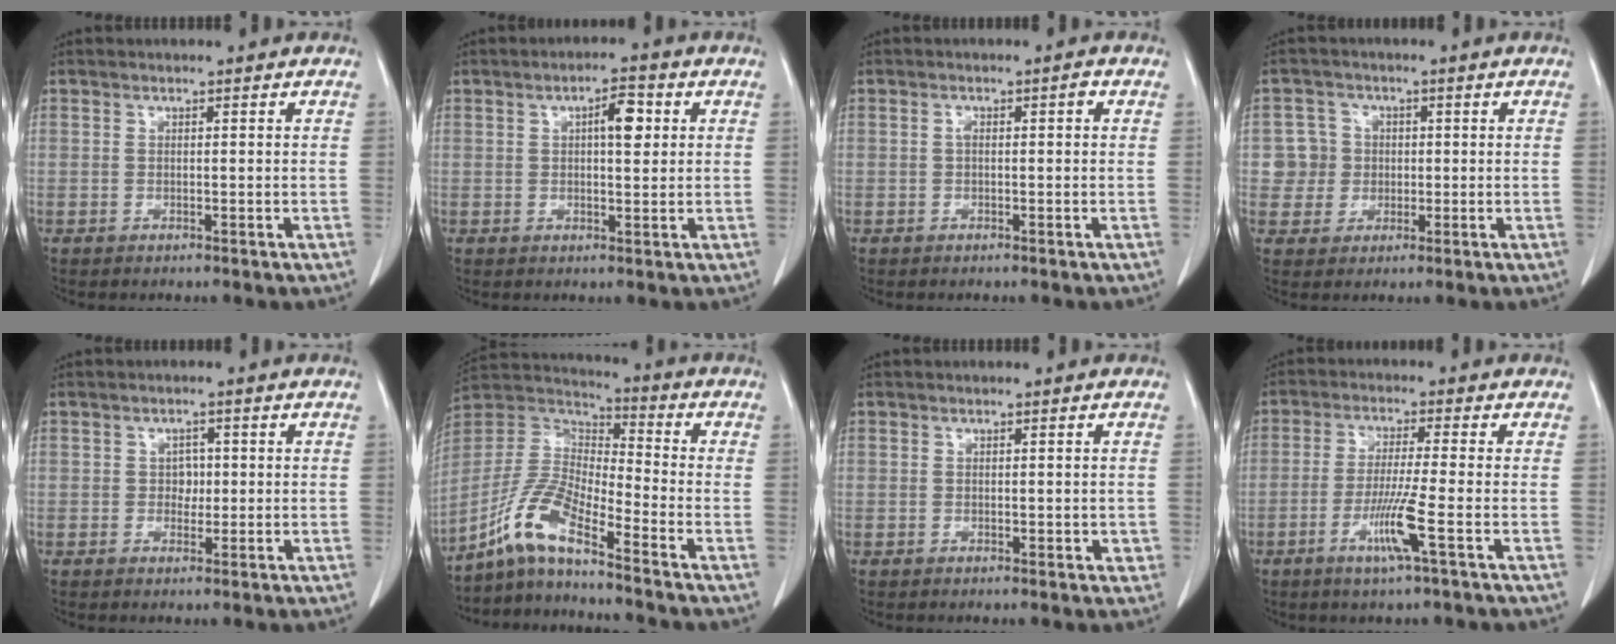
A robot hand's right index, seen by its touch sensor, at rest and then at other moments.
{"total": 4.5, "force": [1.2, 1.3, 4.1], "torque": [-0.065, 0.006, 0.017]}
{"total": 1.5, "force": [0.1, 0.5, 1.4], "torque": [-0.023, 0.007, 0.003]}
{"total": 4.8, "force": [0.4, 4.7, 0.0], "torque": [0.010, 0.015, 0.013]}
{"total": 2.0, "force": [0.1, 1.6, 1.2], "torque": [-0.014, 0.003, 0.001]}
{"total": 9.8, "force": [-7.2, 0.7, 6.7], "torque": [-0.163, 0.008, -0.142]}
{"total": 1.4, "force": [0.1, 1.0, 1.0], "torque": [-0.006, 0.003, 0.005]}
{"total": 6.6, "force": [-2.6, -0.9, 6.0], "torque": [-0.116, -0.016, -0.052]}